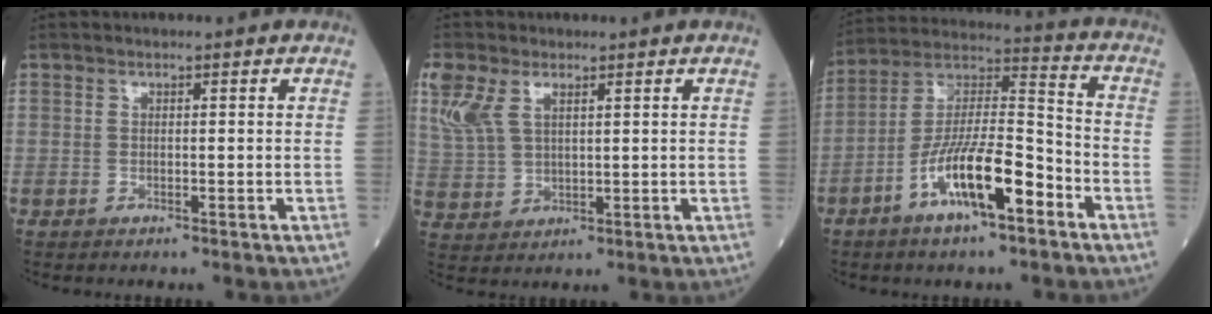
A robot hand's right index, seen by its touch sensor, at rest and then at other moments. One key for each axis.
{"total": 9.4, "fx": 4.6, "fy": 5.2, "fz": 6.3, "tx": -0.173, "ty": 0.019, "tz": 0.103}
{"total": 13.8, "fx": -6.7, "fy": 2.9, "fz": 11.7, "tx": -0.222, "ty": 0.007, "tz": -0.118}